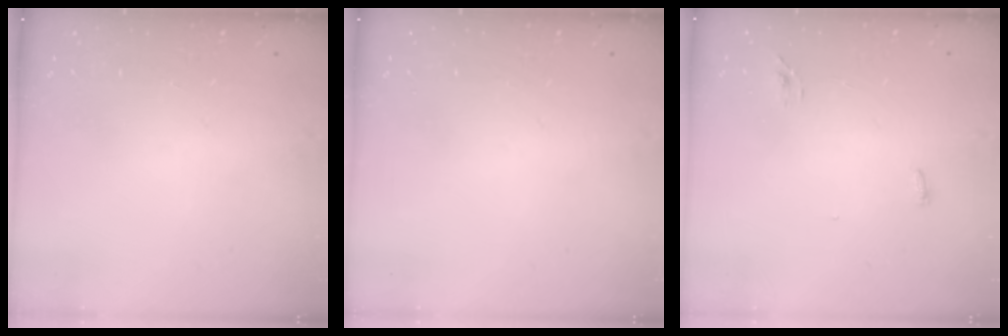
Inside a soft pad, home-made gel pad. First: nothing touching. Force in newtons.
{"total": 0.0}
{"total": 3.2, "press": 2.9, "slide": 1.5}